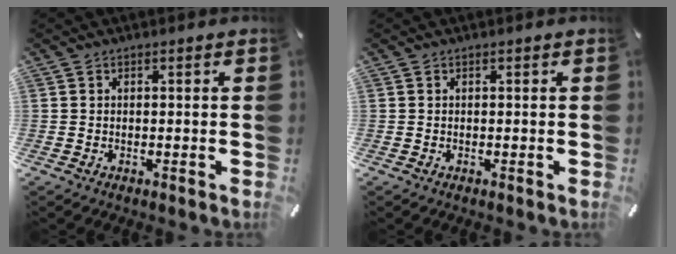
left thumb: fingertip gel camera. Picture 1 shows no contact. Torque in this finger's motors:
{"motor_torque": [0.00, 0.00, 0.00, 0.01, 0.00]}